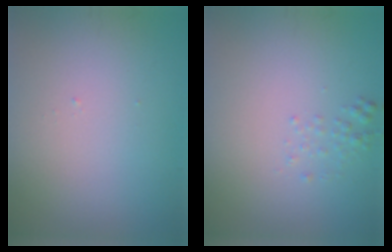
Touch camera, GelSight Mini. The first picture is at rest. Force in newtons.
{"total": 1.0, "press": 1.0, "slide": 0.0}